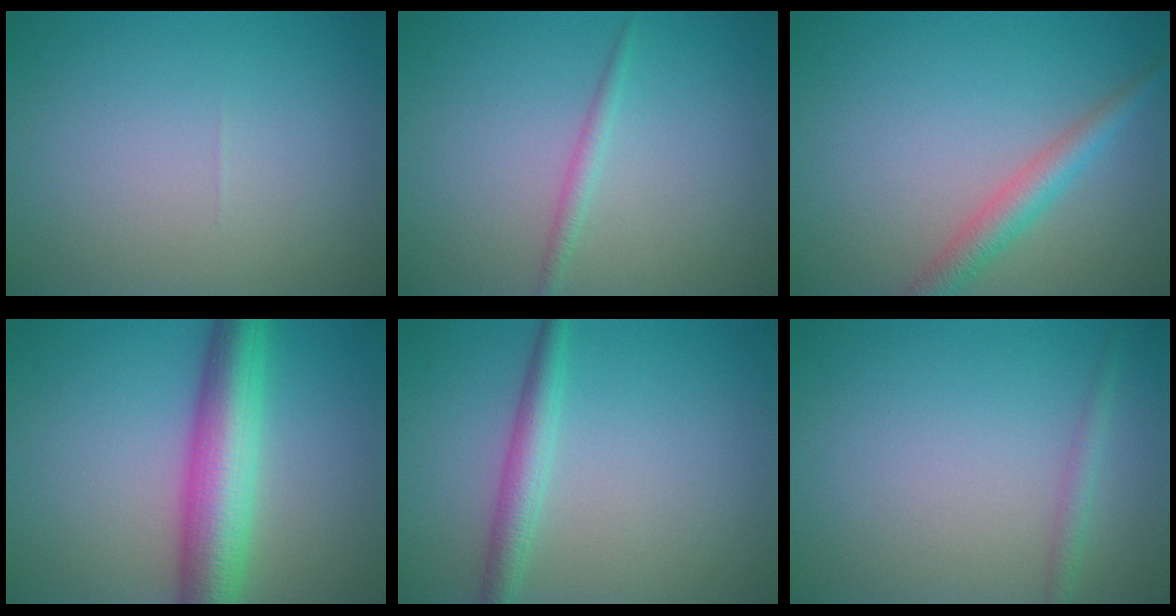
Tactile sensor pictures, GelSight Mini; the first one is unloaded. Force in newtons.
{"total": 1.2, "press": 1.2, "slide": 0.1}
{"total": 2.9, "press": 2.9, "slide": 0.1}
{"total": 7.8, "press": 7.8, "slide": 0.1}
{"total": 2.7, "press": 2.7, "slide": 0.0}
{"total": 1.3, "press": 1.3, "slide": 0.1}